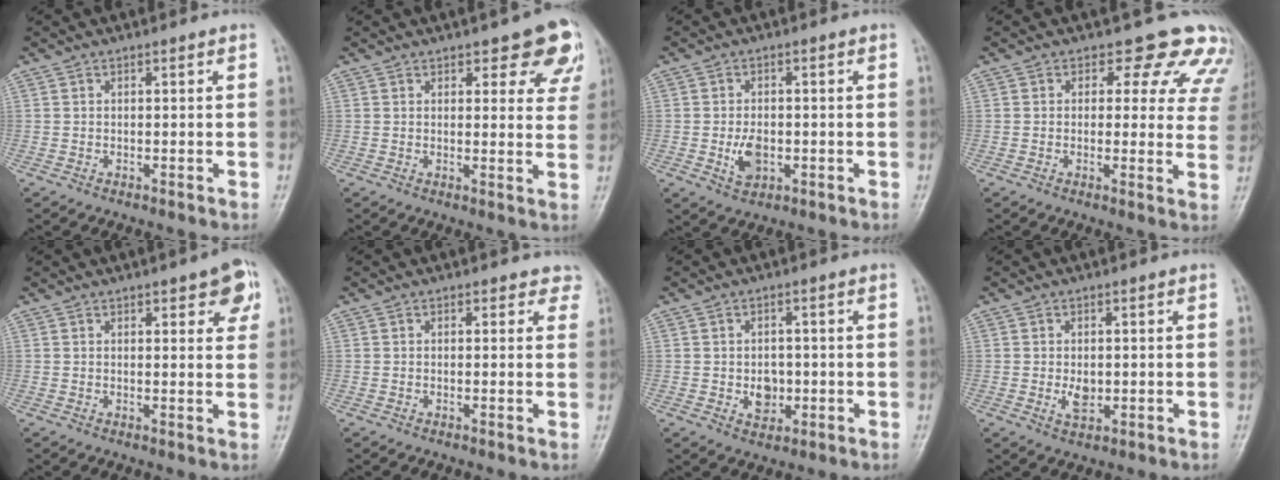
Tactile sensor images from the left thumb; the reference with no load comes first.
{"total": 9.2, "force": [5.4, 3.9, 6.3], "torque": [-0.031, -0.023, 0.060]}
{"total": 4.9, "force": [-1.0, 3.2, 3.5], "torque": [-0.053, -0.001, -0.014]}
{"total": 10.8, "force": [8.7, 5.5, 3.0], "torque": [0.024, -0.040, 0.066]}
{"total": 6.7, "force": [3.4, 2.5, 5.2], "torque": [-0.040, -0.010, 0.035]}
{"total": 2.7, "force": [2.1, 1.6, 0.3], "torque": [0.031, -0.007, 0.006]}
{"total": 4.2, "force": [-0.6, 3.3, 2.6], "torque": [-0.018, 0.002, -0.004]}
{"total": 3.1, "force": [-0.2, 2.0, 2.4], "torque": [-0.036, -0.006, 0.000]}